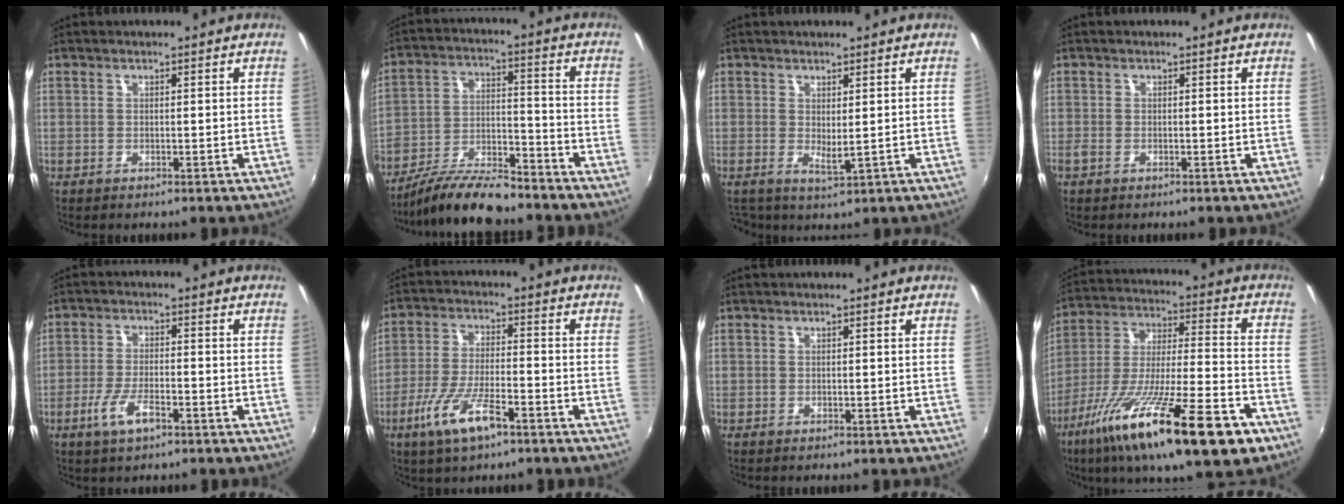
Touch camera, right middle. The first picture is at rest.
{"total": 14.2, "force": [-11.9, 2.9, 7.0], "torque": [-0.145, -0.015, -0.213]}
{"total": 1.8, "force": [0.5, 0.7, 1.6], "torque": [-0.026, -0.004, 0.010]}
{"total": 1.1, "force": [-0.7, 0.4, 0.7], "torque": [-0.015, -0.004, -0.016]}
{"total": 6.3, "force": [-3.5, 1.9, 4.9], "torque": [-0.108, -0.007, -0.064]}
{"total": 10.4, "force": [-5.8, 2.8, 8.2], "torque": [-0.172, -0.011, -0.108]}
{"total": 0.0}
{"total": 25.6, "force": [-14.4, 4.5, 20.7], "torque": [-0.367, -0.070, -0.241]}